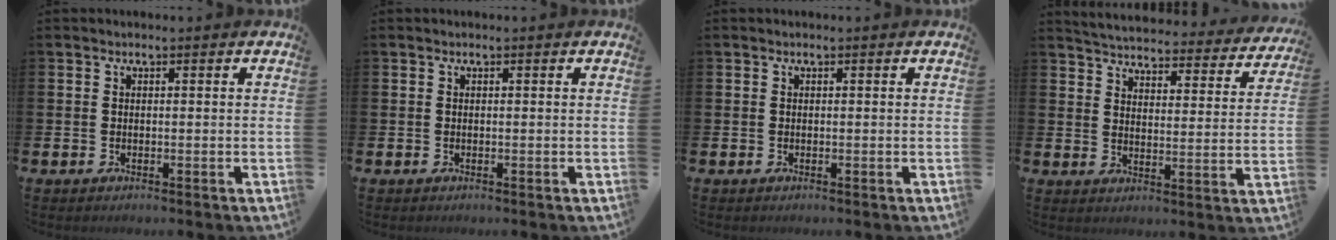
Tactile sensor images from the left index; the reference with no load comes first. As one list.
[{"total": 0.0}, {"total": 0.0}, {"total": 4.5, "force": [4.4, 0.5, 0.6], "torque": [-0.031, -0.041, 0.070]}]